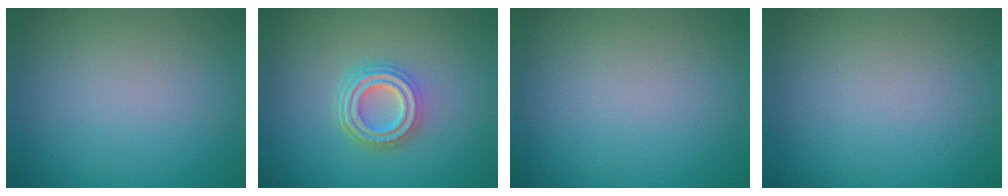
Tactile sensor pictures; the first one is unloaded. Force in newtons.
{"total": 4.8, "press": 3.4, "slide": 3.4}
{"total": 0.0}
{"total": 0.0}